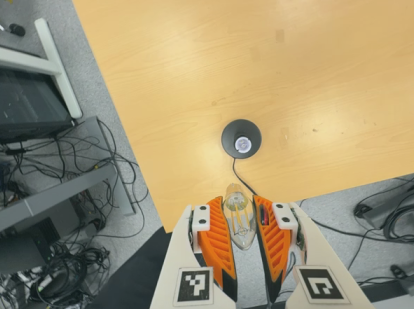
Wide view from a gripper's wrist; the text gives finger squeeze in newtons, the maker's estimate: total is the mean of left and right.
{"total": 22.1, "left": 25.6, "right": 18.6}